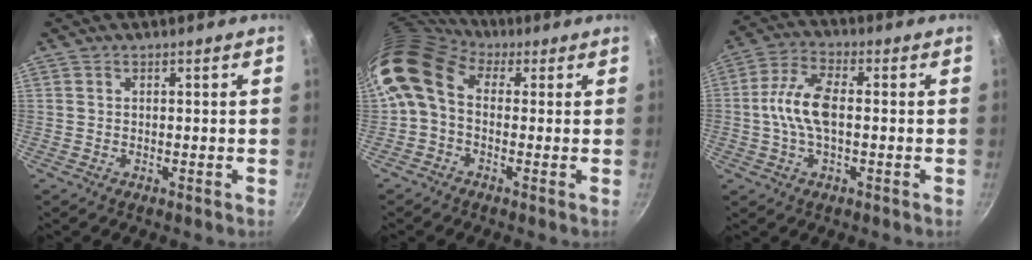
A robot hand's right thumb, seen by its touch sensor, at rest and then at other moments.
{"total": 10.1, "force": [1.2, 7.2, 7.1], "torque": [-0.126, 0.022, -0.001]}
{"total": 9.3, "force": [-0.4, 4.7, 8.0], "torque": [-0.161, 0.026, -0.018]}